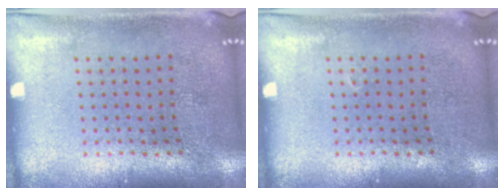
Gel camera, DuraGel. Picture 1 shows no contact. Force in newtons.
{"total": 0.0}